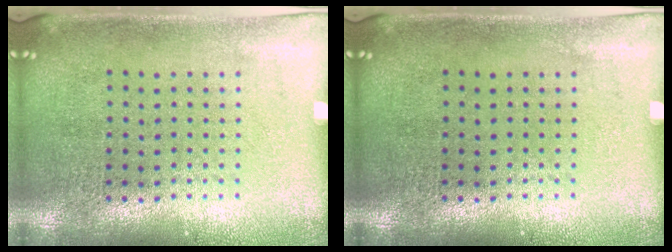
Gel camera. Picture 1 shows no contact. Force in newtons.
{"total": 0.0}